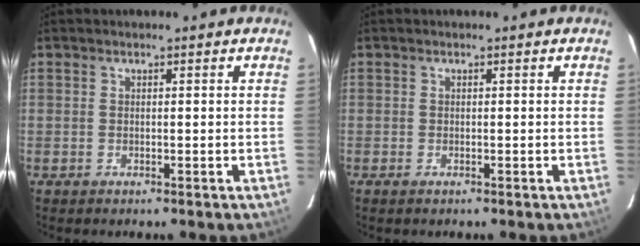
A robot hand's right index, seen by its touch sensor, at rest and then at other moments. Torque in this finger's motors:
{"motor_torque": [-0.09, -0.04, 0.07, 0.01]}